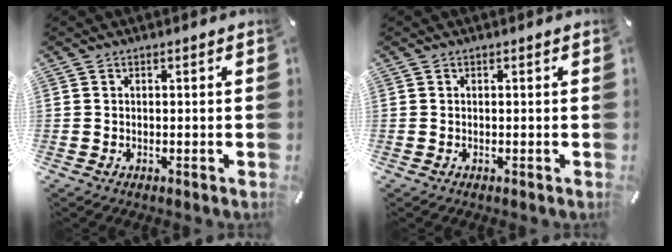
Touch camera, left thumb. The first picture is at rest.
{"total": 0.0}